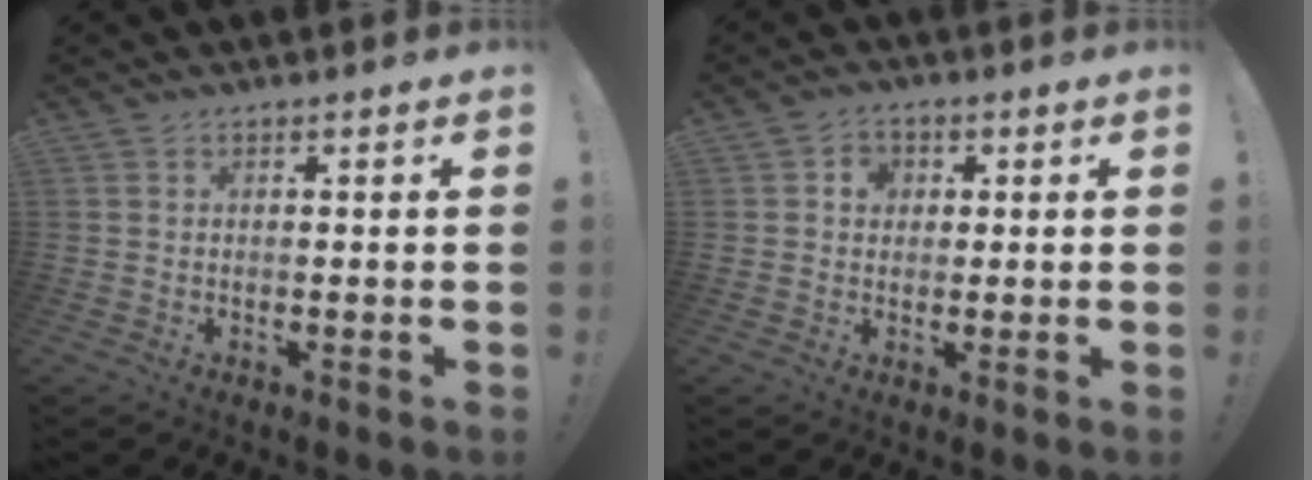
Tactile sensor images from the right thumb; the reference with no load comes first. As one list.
[{"total": 4.2, "force": [0.8, 3.7, 1.8], "torque": [-0.020, 0.001, 0.011]}]